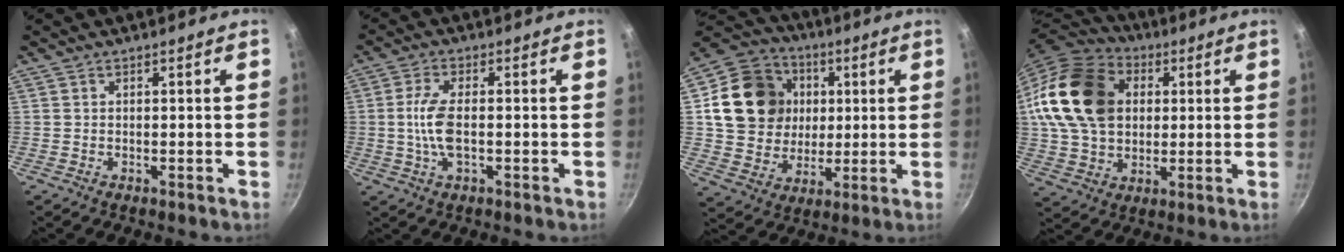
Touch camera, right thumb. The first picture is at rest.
{"total": 6.6, "force": [-0.5, 2.6, 6.1], "torque": [-0.132, 0.005, -0.016]}
{"total": 18.7, "force": [3.4, 16.0, 9.1], "torque": [-0.142, 0.011, 0.061]}
{"total": 22.0, "force": [4.7, 16.2, 14.1], "torque": [-0.241, 0.019, 0.082]}